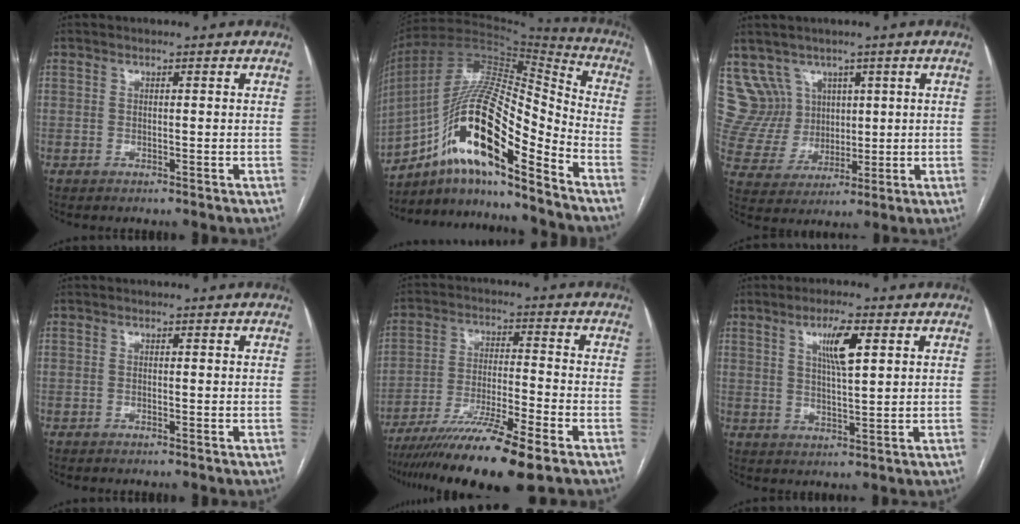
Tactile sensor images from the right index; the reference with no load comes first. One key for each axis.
{"total": 19.3, "fx": -10.8, "fy": 3.7, "fz": 15.6, "tx": -0.301, "ty": 0.014, "tz": -0.188}
{"total": 8.4, "fx": 4.7, "fy": 7.0, "fz": 0.3, "tx": -0.016, "ty": 0.041, "tz": 0.107}
{"total": 0.0}
{"total": 13.9, "fx": -9.9, "fy": -0.2, "fz": 9.7, "tx": -0.179, "ty": -0.035, "tz": -0.171}
{"total": 6.0, "fx": 2.5, "fy": 0.8, "fz": 5.4, "tx": -0.098, "ty": 0.000, "tz": 0.043}